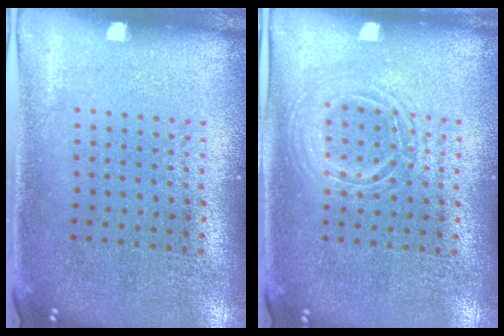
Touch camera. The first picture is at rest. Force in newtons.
{"total": 1.2, "press": 1.1, "slide": 0.3}